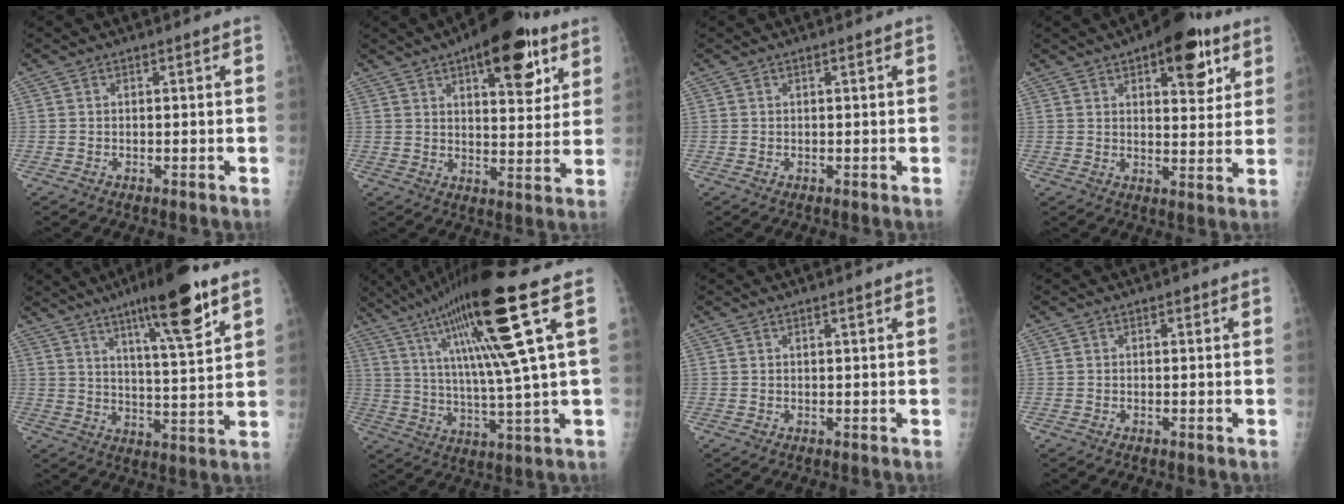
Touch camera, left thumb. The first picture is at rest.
{"total": 16.0, "force": [8.6, 6.6, 11.9], "torque": [-0.122, -0.028, 0.119]}
{"total": 0.0}
{"total": 12.6, "force": [6.6, 5.6, 9.1], "torque": [-0.083, -0.023, 0.085]}
{"total": 15.1, "force": [9.0, 2.0, 12.0], "torque": [-0.182, -0.044, 0.144]}
{"total": 20.4, "force": [8.6, 0.7, 18.5], "torque": [-0.322, -0.014, 0.145]}
{"total": 0.9, "force": [0.6, 0.1, 0.7], "torque": [-0.010, -0.001, 0.009]}
{"total": 0.7, "force": [0.3, 0.4, 0.4], "torque": [0.001, 0.001, 0.001]}